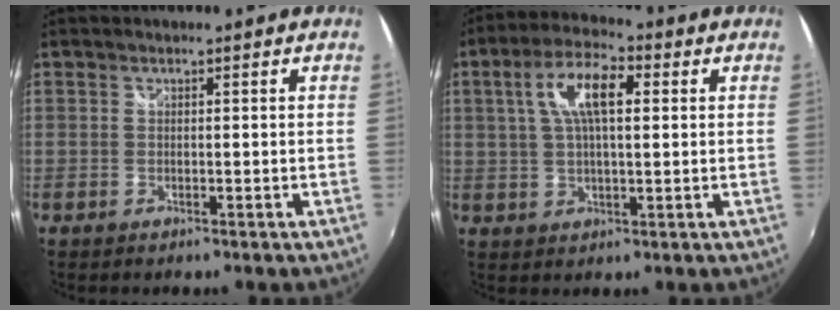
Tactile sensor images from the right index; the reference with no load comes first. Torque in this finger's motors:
{"motor_torque": [0.84, 0.54, 0.46, 0.11]}